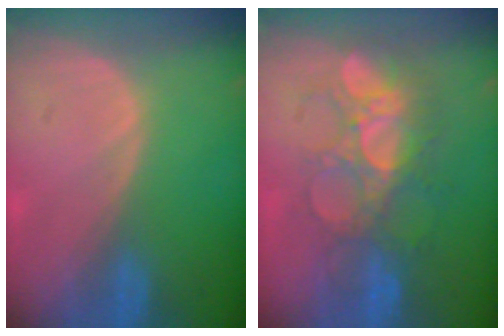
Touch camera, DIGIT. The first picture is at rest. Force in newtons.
{"total": 8.5, "press": 8.3, "slide": 1.8}